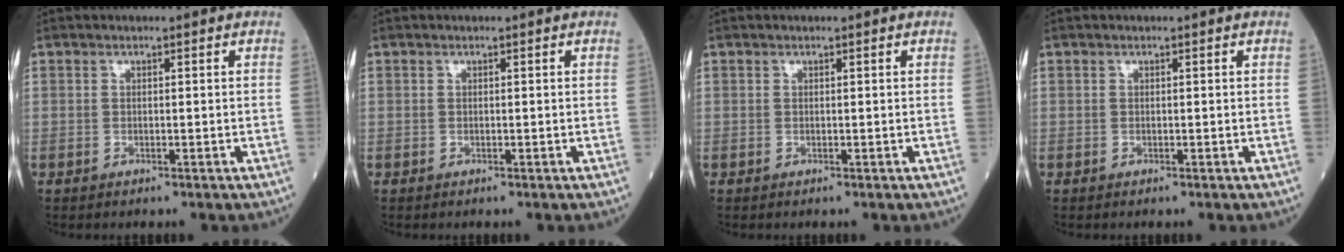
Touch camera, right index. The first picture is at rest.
{"total": 0.0}
{"total": 0.0}
{"total": 0.0}